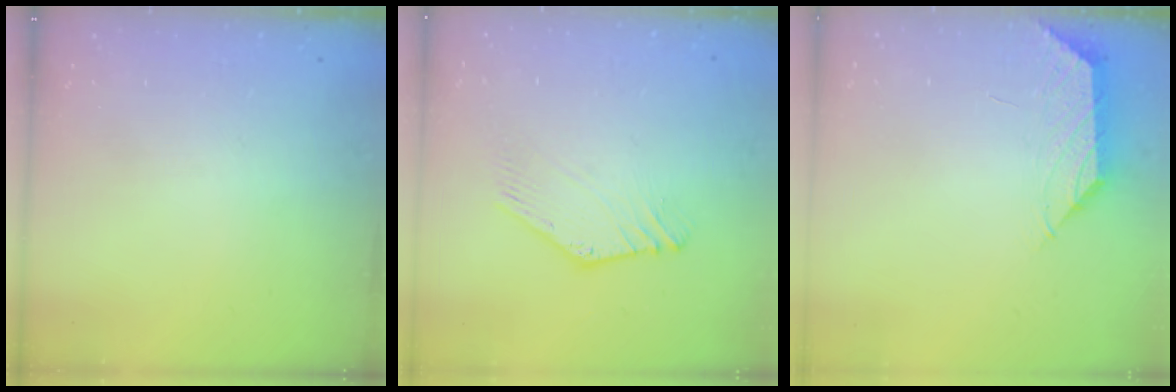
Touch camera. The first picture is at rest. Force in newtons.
{"total": 1.5, "press": 1.4, "slide": 0.2}
{"total": 1.0, "press": 0.8, "slide": 0.5}